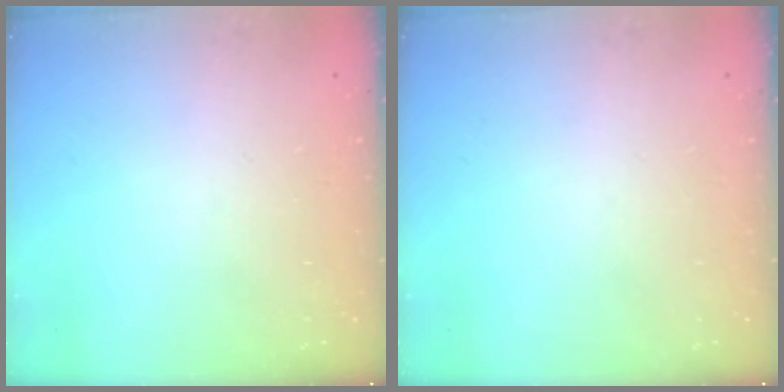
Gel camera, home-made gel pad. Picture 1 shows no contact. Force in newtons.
{"total": 0.0}